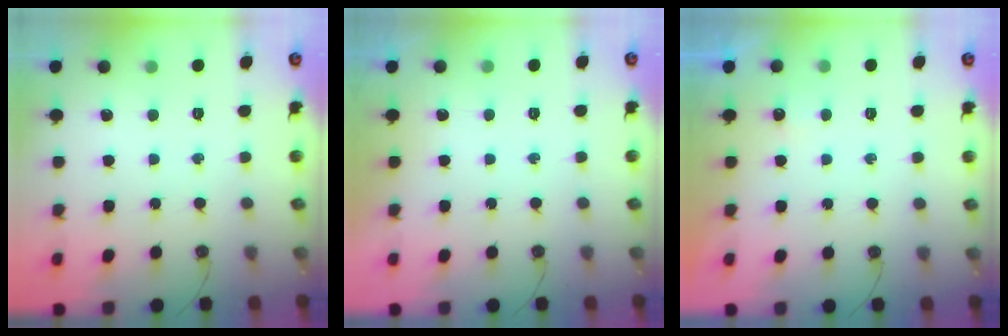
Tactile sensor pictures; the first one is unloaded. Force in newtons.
{"total": 11.8, "press": 1.8, "slide": 11.7}
{"total": 1.9, "press": 1.9, "slide": 0.3}